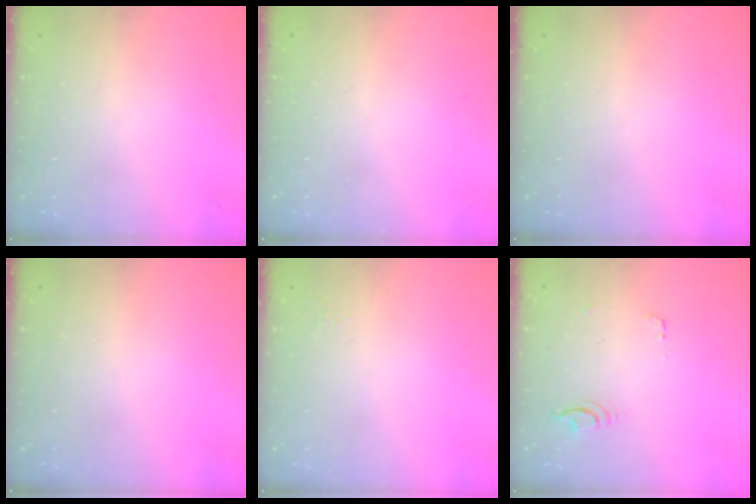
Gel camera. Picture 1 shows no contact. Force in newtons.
{"total": 0.0}
{"total": 0.0}
{"total": 0.0}
{"total": 5.1, "press": 5.1, "slide": 0.5}
{"total": 4.4, "press": 4.1, "slide": 1.6}